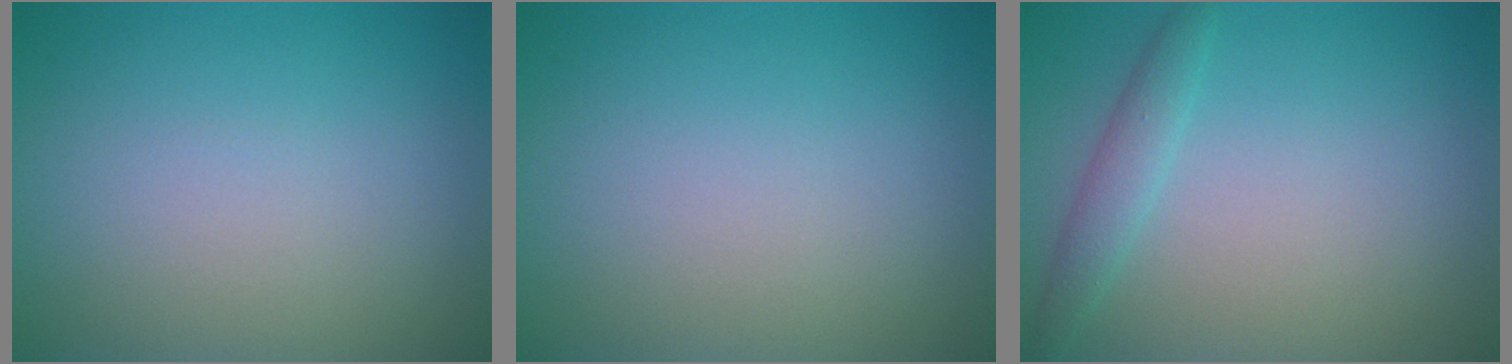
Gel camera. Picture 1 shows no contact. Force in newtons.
{"total": 0.0}
{"total": 1.8, "press": 1.8, "slide": 0.2}